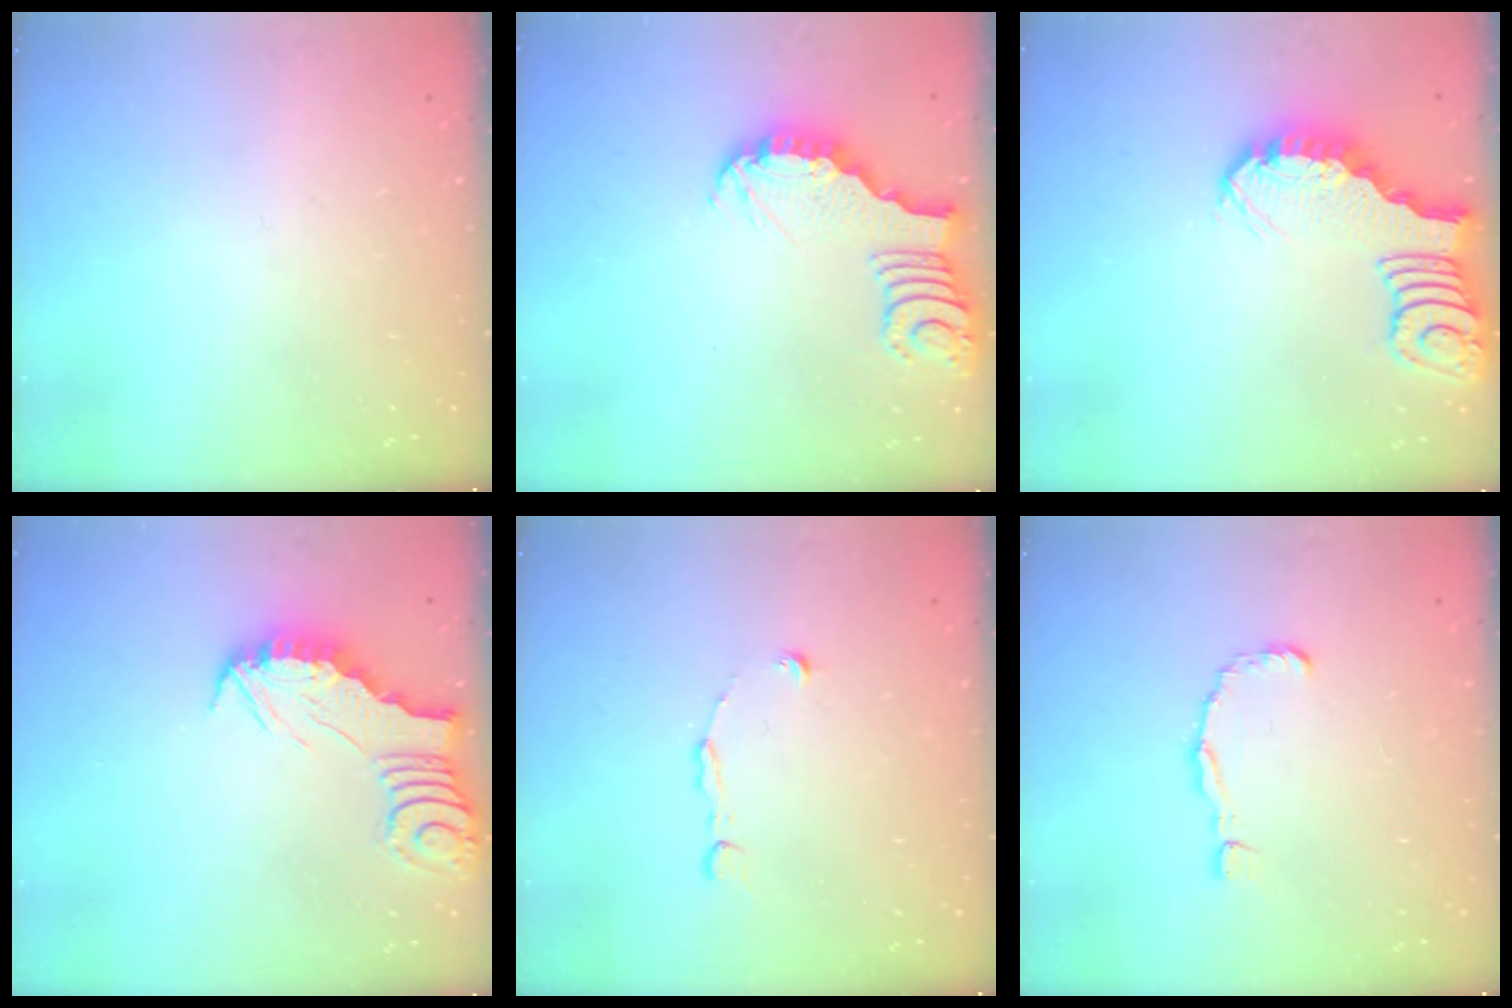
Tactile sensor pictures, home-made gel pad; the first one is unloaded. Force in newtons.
{"total": 3.2, "press": 3.2, "slide": 0.2}
{"total": 2.8, "press": 2.8, "slide": 0.4}
{"total": 2.4, "press": 2.4, "slide": 0.2}
{"total": 1.9, "press": 1.9, "slide": 0.2}
{"total": 2.4, "press": 2.3, "slide": 0.3}